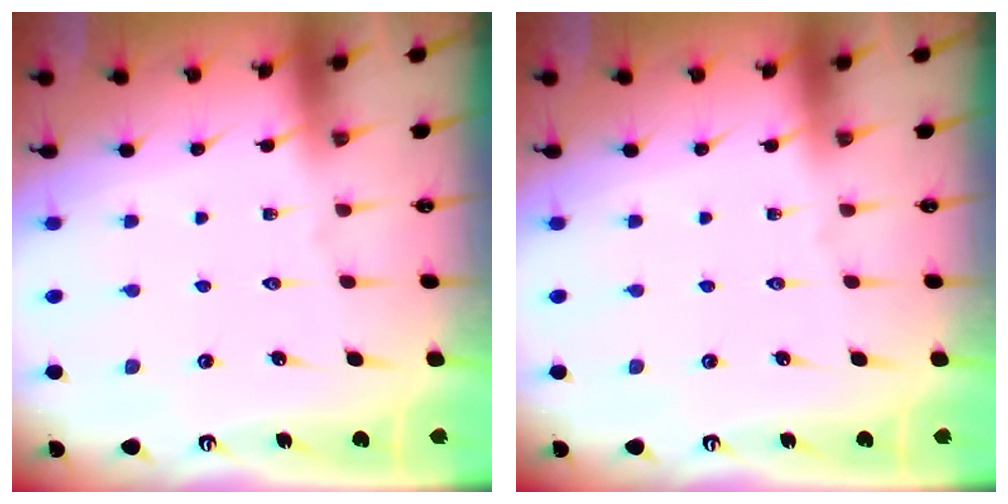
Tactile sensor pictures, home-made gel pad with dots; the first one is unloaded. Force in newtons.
{"total": 0.0}